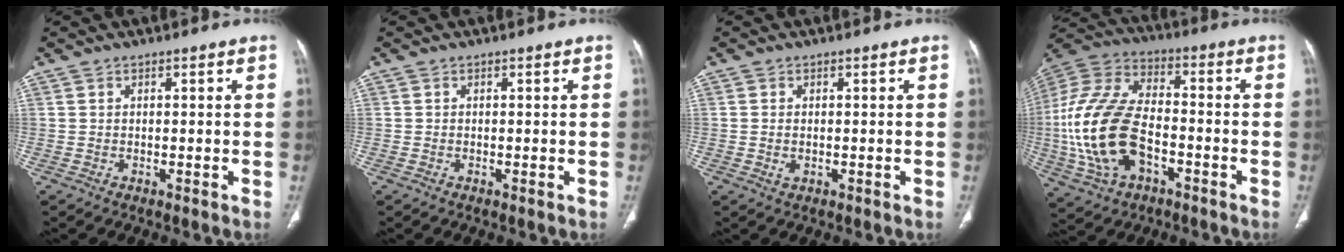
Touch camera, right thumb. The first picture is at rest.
{"total": 0.0}
{"total": 1.5, "force": [-0.2, 0.9, 1.1], "torque": [-0.027, 0.002, -0.002]}
{"total": 21.2, "force": [-4.9, 12.5, 16.4], "torque": [-0.350, 0.021, -0.089]}